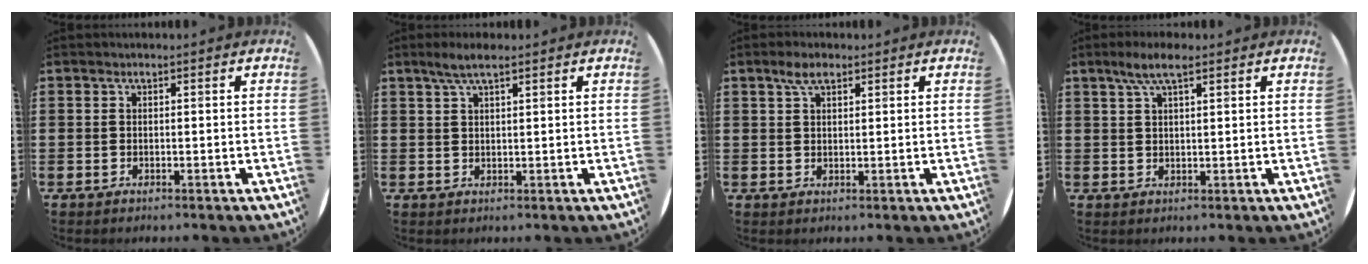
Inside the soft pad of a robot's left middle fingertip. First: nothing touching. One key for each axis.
{"total": 3.1, "fx": 2.2, "fy": 0.5, "fz": 2.1, "tx": -0.045, "ty": 0.006, "tz": 0.038}
{"total": 3.3, "fx": 2.2, "fy": 1.4, "fz": 1.9, "tx": -0.033, "ty": 0.004, "tz": 0.038}
{"total": 4.6, "fx": 2.9, "fy": 1.1, "fz": 3.4, "tx": -0.074, "ty": 0.009, "tz": 0.050}